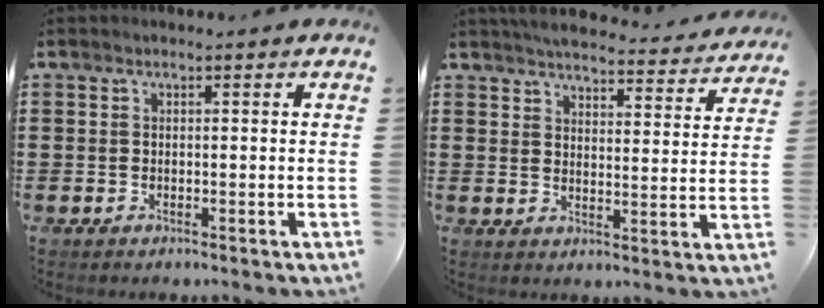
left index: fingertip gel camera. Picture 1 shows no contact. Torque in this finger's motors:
{"motor_torque": [-0.65, -1.49, -0.04, -0.05]}